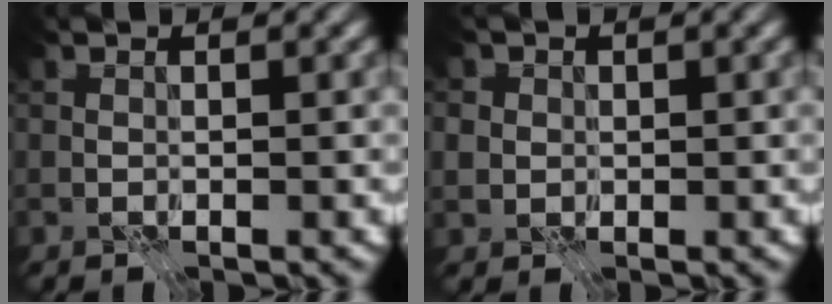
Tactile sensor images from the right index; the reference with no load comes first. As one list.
[{"total": 1.2, "force": [0.1, 1.2, -0.1], "torque": [0.007, -0.003, 0.001]}]